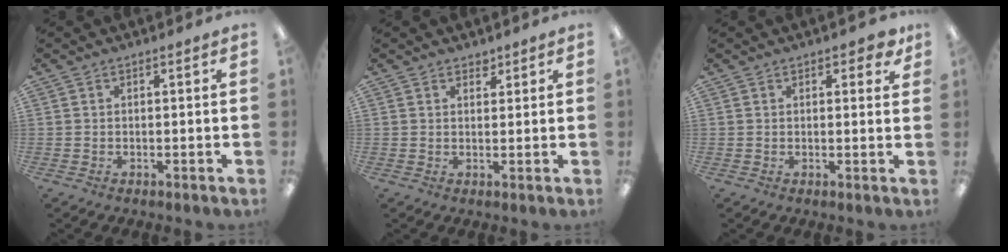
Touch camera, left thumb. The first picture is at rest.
{"total": 2.0, "force": [1.7, 1.1, 0.3], "torque": [0.008, -0.007, 0.028]}
{"total": 3.0, "force": [2.0, 1.5, 1.7], "torque": [-0.014, -0.004, 0.031]}